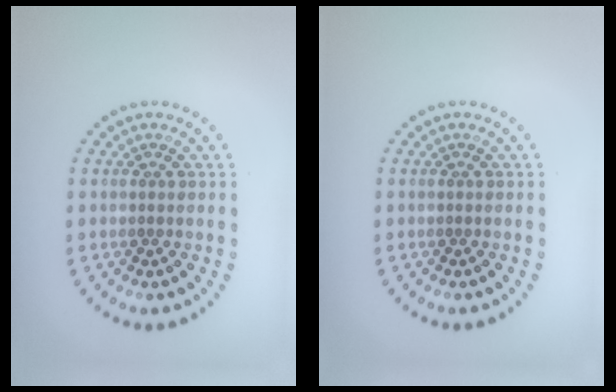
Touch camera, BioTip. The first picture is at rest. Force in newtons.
{"total": 0.0}